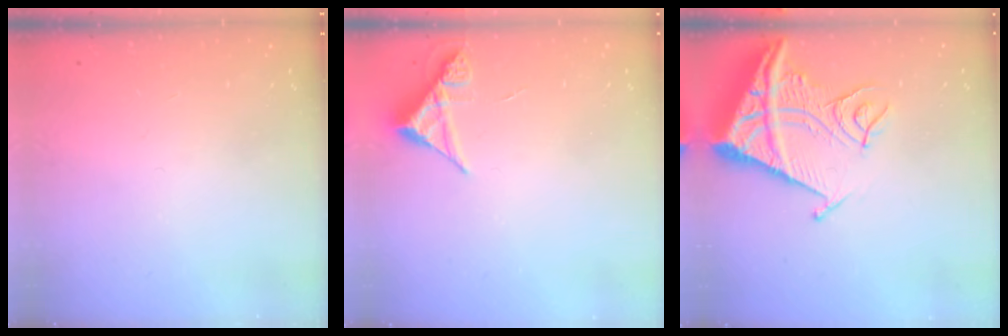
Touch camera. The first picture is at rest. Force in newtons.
{"total": 4.9, "press": 4.9, "slide": 0.4}
{"total": 15.9, "press": 15.8, "slide": 1.8}